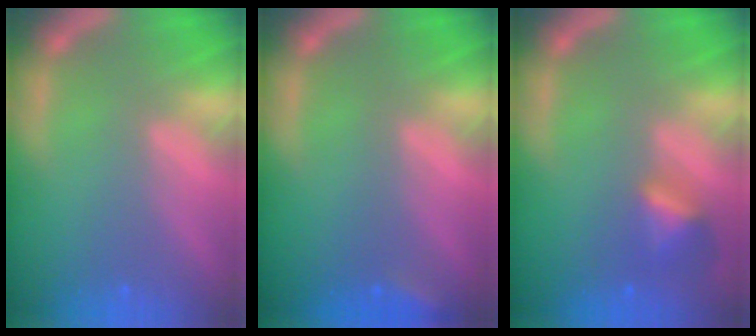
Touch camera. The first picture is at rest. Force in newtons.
{"total": 1.9}
{"total": 2.9}